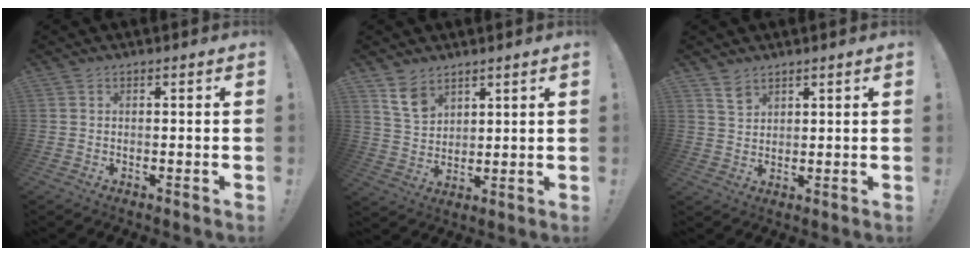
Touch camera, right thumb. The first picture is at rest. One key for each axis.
{"total": 8.1, "fx": 5.6, "fy": 4.9, "fz": 3.0, "tx": -0.057, "ty": -0.029, "tz": 0.111}
{"total": 4.2, "fx": 3.1, "fy": 2.5, "fz": 1.4, "tx": -0.020, "ty": -0.017, "tz": 0.059}